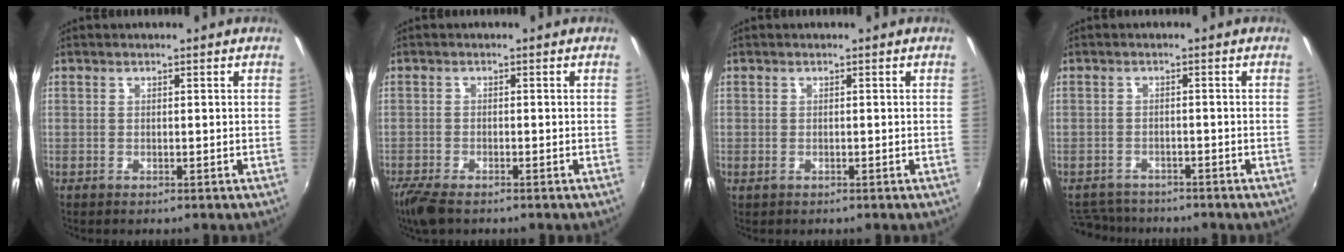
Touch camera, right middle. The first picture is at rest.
{"total": 5.1, "force": [-3.9, 1.5, 2.9], "torque": [-0.074, -0.022, -0.076]}
{"total": 0.9, "force": [-0.3, 0.7, 0.5], "torque": [-0.010, -0.003, -0.004]}
{"total": 6.7, "force": [-6.1, 2.5, 1.2], "torque": [-0.043, -0.002, -0.097]}